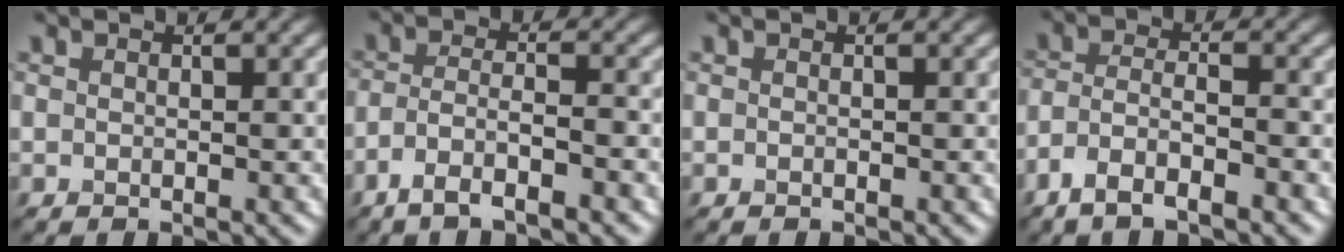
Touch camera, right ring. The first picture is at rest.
{"total": 4.3, "force": [-2.9, 0.9, 3.0], "torque": [-0.056, 0.004, -0.057]}
{"total": 0.0}
{"total": 4.4, "force": [-3.1, 1.2, 2.8], "torque": [-0.057, 0.000, -0.065]}